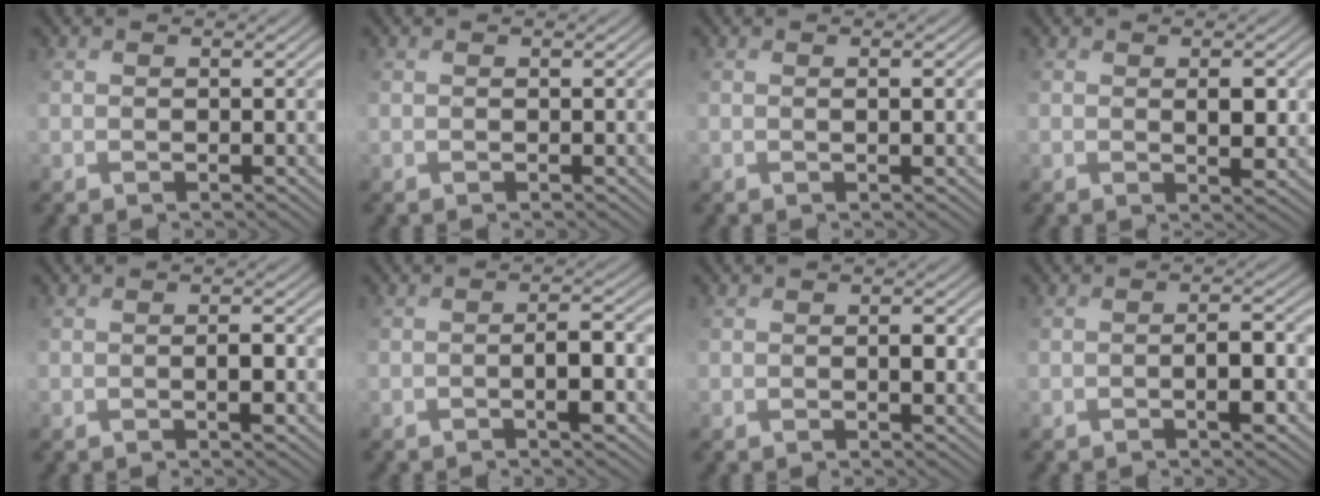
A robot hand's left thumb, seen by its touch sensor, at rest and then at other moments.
{"total": 0.0}
{"total": 1.4, "force": [0.6, -0.2, 1.2], "torque": [-0.019, 0.002, 0.016]}
{"total": 3.2, "force": [0.9, 1.7, 2.5], "torque": [-0.050, -0.001, 0.022]}
{"total": 2.2, "force": [-0.5, 0.7, 2.0], "torque": [-0.032, 0.002, -0.004]}
{"total": 3.7, "force": [-1.6, 0.6, 3.3], "torque": [-0.044, 0.010, -0.026]}
{"total": 2.4, "force": [0.1, 1.2, 2.1], "torque": [-0.035, 0.001, 0.004]}
{"total": 3.5, "force": [-1.6, 0.8, 3.0], "torque": [-0.038, 0.009, -0.022]}